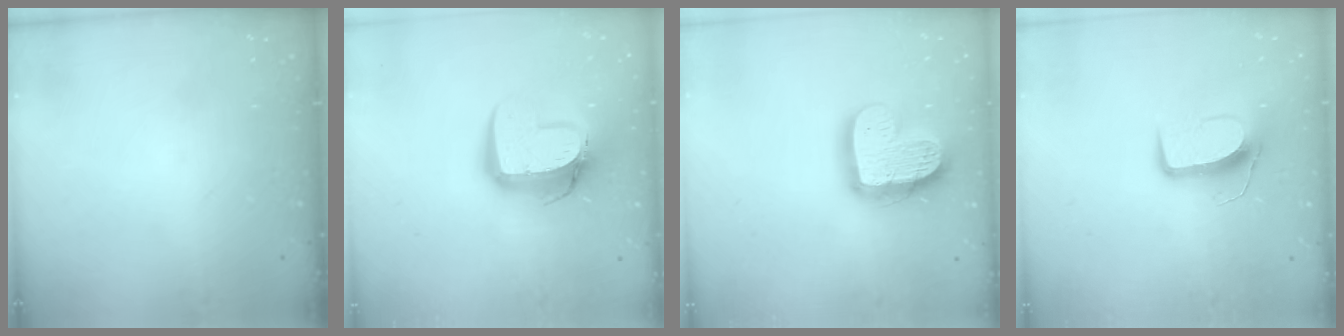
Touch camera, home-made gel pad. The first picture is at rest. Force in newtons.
{"total": 14.2, "press": 14.2, "slide": 1.4}
{"total": 17.7, "press": 17.6, "slide": 1.6}
{"total": 9.8, "press": 9.8, "slide": 0.8}